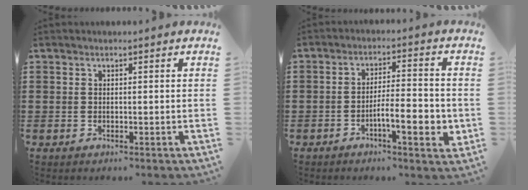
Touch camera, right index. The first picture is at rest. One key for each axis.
{"total": 7.3, "fx": -2.5, "fy": 1.9, "fz": 6.6, "tx": -0.100, "ty": -0.002, "tz": -0.042}